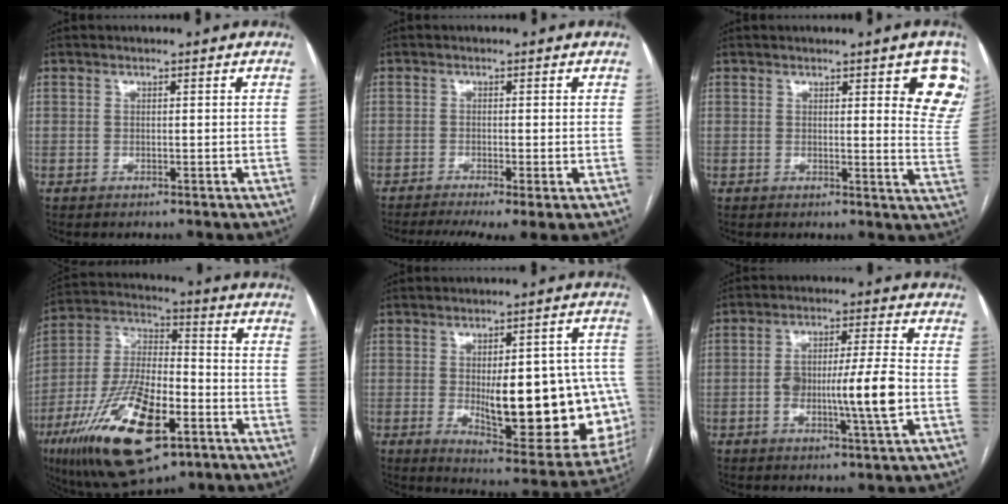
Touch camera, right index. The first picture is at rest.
{"total": 7.4, "force": [-4.8, 1.2, 5.4], "torque": [-0.088, -0.011, -0.082]}
{"total": 8.7, "force": [4.5, 1.7, 7.3], "torque": [-0.067, -0.020, 0.036]}
{"total": 21.7, "force": [-9.8, 7.9, 17.7], "torque": [-0.372, -0.018, -0.166]}
{"total": 23.0, "force": [-2.8, 7.4, 21.6], "torque": [-0.213, 0.012, -0.008]}
{"total": 10.1, "force": [-1.9, 0.6, 9.9], "torque": [-0.174, 0.005, -0.035]}